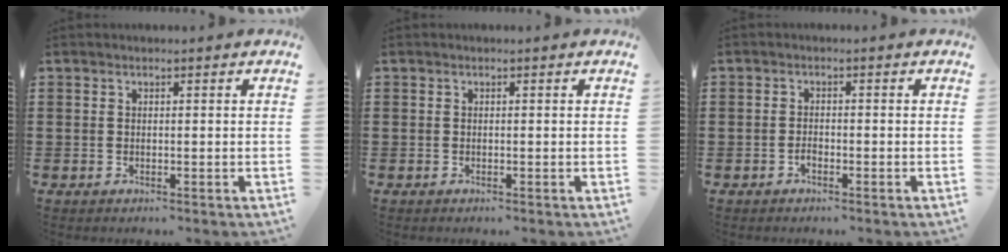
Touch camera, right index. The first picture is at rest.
{"total": 0.0}
{"total": 1.2, "force": [-0.8, 0.7, 0.6], "torque": [-0.014, -0.003, -0.015]}